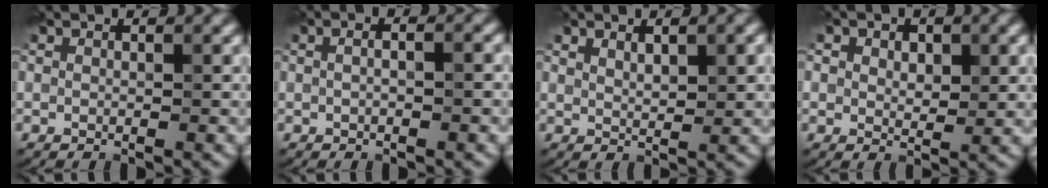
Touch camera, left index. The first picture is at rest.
{"total": 3.5, "force": [0.8, 1.8, 2.9], "torque": [-0.014, 0.019, -0.017]}
{"total": 2.7, "force": [1.4, 0.8, 2.2], "torque": [-0.036, -0.001, 0.026]}
{"total": 3.3, "force": [1.4, 2.1, 2.1], "torque": [-0.026, -0.002, 0.017]}